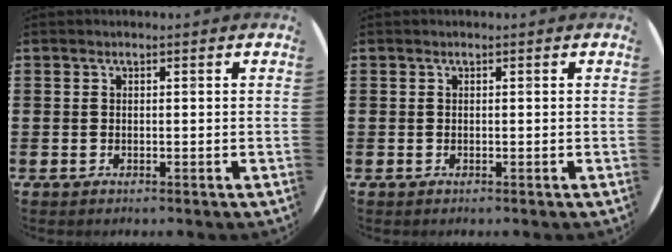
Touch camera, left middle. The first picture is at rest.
{"total": 0.0}